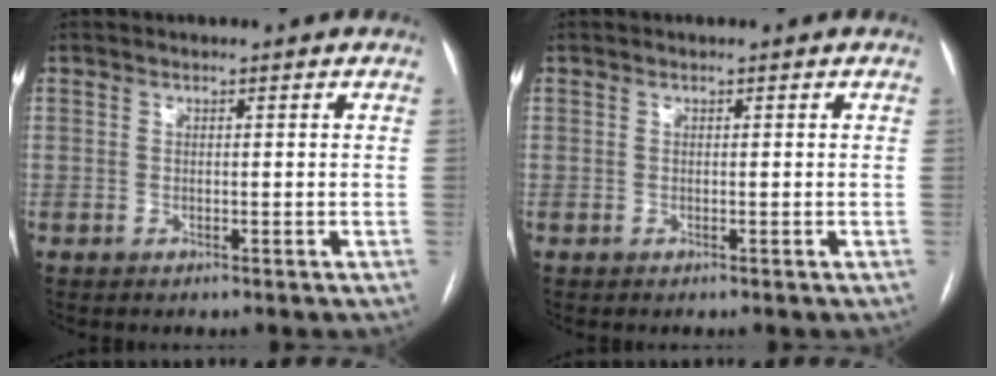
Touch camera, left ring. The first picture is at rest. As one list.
[{"total": 0.0}]